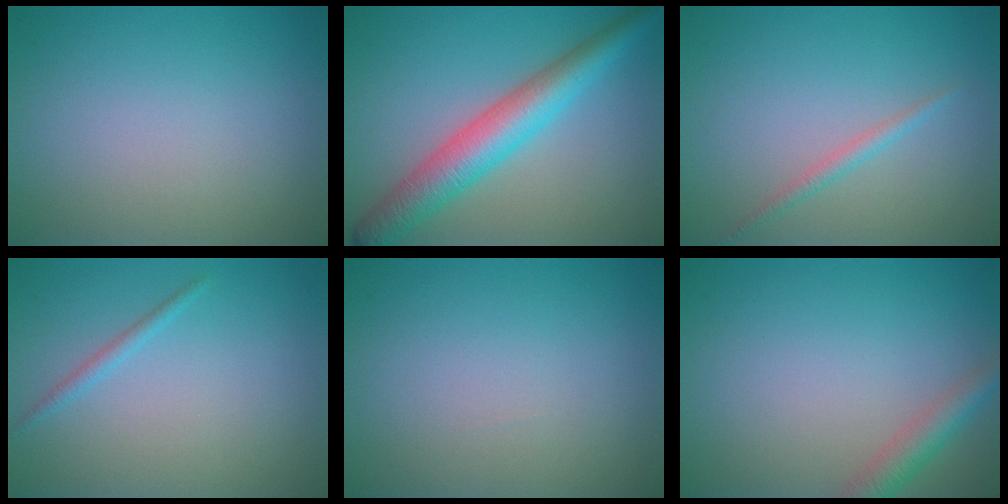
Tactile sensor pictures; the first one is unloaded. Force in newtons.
{"total": 6.1, "press": 6.1, "slide": 0.1}
{"total": 1.2, "press": 1.2, "slide": 0.0}
{"total": 1.0, "press": 1.0, "slide": 0.0}
{"total": 0.0}
{"total": 2.6, "press": 2.6, "slide": 0.2}